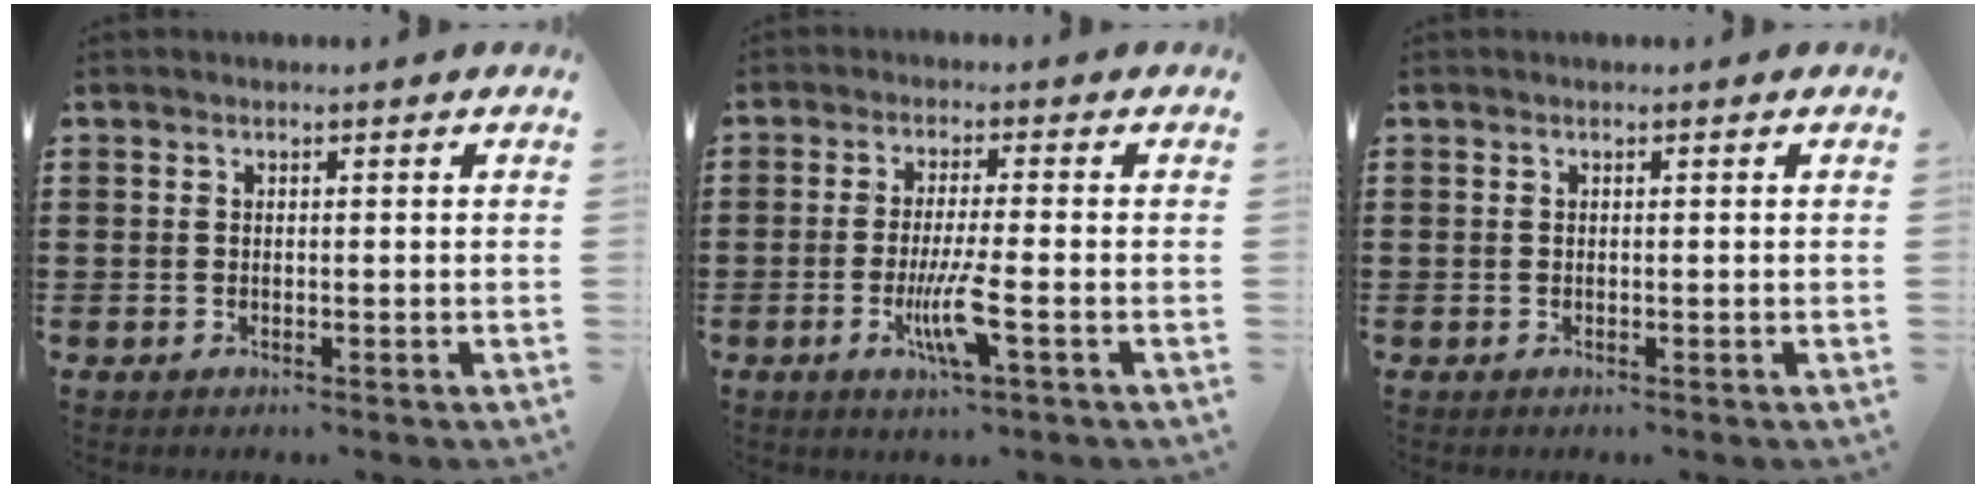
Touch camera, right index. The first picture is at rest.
{"total": 6.7, "force": [-2.3, 0.5, 6.3], "torque": [-0.131, -0.022, -0.045]}
{"total": 0.0}